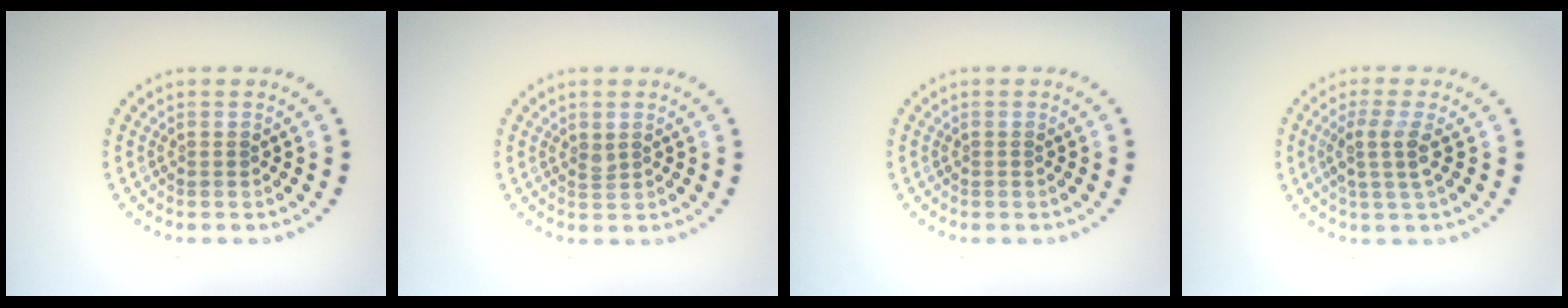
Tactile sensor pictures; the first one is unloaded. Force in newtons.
{"total": 0.8, "press": 0.6, "slide": 0.5}
{"total": 0.0}
{"total": 2.5, "press": 2.0, "slide": 1.5}